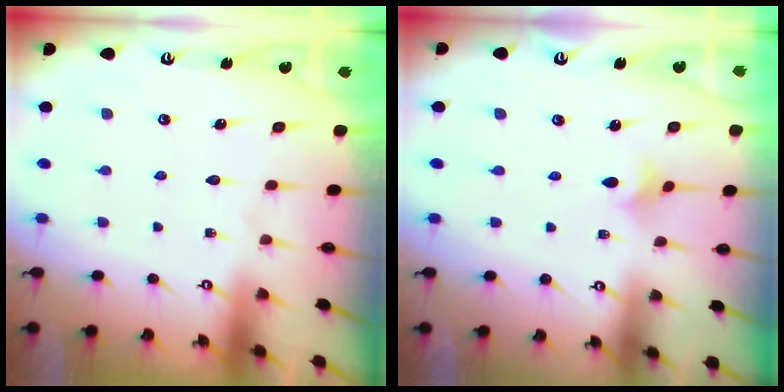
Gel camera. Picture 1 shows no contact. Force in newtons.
{"total": 2.5, "press": 2.4, "slide": 0.6}